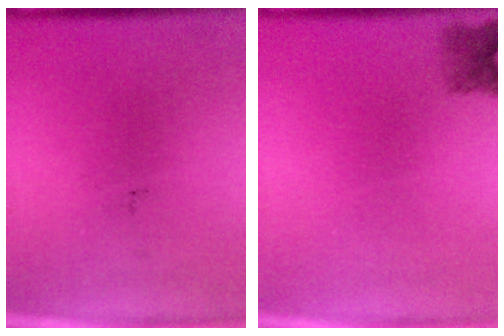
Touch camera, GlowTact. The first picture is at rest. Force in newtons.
{"total": 2.3}